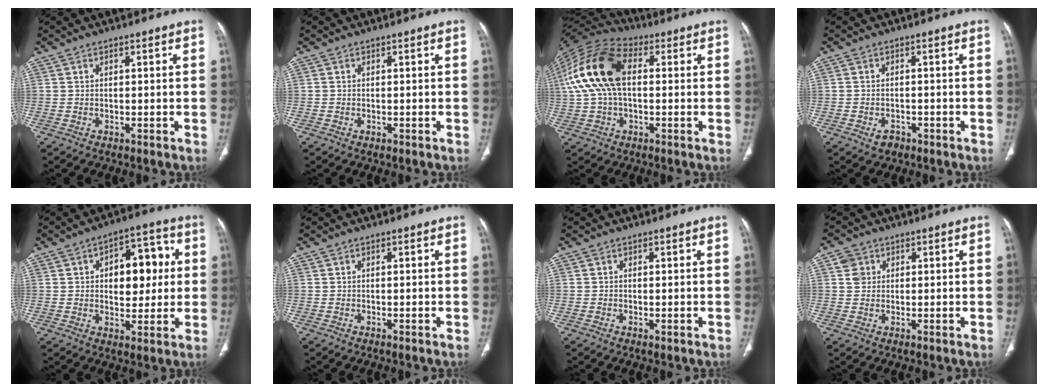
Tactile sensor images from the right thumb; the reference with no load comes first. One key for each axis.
{"total": 0.0}
{"total": 16.6, "fx": 2.2, "fy": 9.7, "fz": 13.3, "tx": -0.276, "ty": 0.035, "tz": 0.033}
{"total": 2.5, "fx": -1.3, "fy": 1.8, "fz": 1.1, "tx": -0.011, "ty": 0.009, "tz": -0.014}
{"total": 13.0, "fx": 2.2, "fy": 7.7, "fz": 10.3, "tx": -0.098, "ty": 0.015, "tz": 0.031}
{"total": 0.0}
{"total": 0.0}
{"total": 3.2, "fx": 1.1, "fy": 2.8, "fz": 1.0, "tx": -0.005, "ty": -0.002, "tz": 0.020}